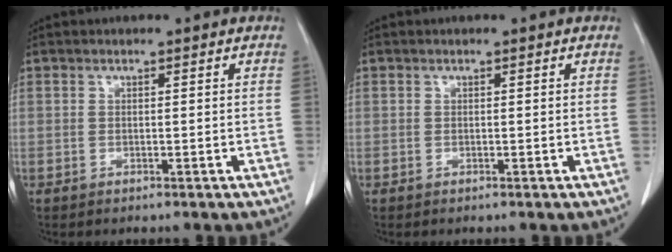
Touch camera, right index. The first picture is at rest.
{"total": 0.0}